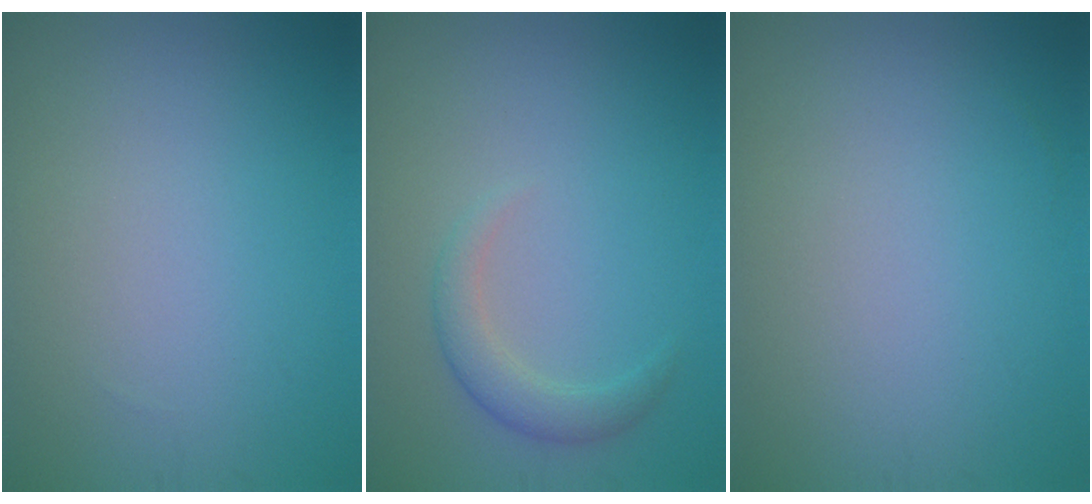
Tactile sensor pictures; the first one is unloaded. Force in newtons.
{"total": 2.2, "press": 2.2, "slide": 0.1}
{"total": 0.0}